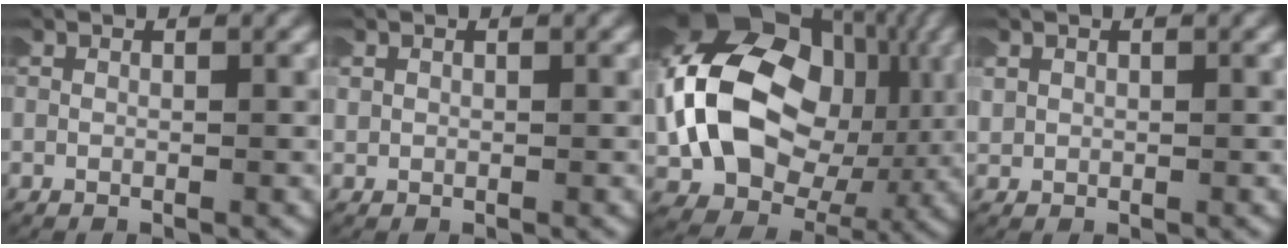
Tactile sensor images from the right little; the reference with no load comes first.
{"total": 1.0, "force": [0.4, 0.9, 0.3], "torque": [-0.009, 0.006, 0.005]}
{"total": 19.9, "force": [2.6, 14.7, 13.2], "torque": [-0.247, -0.002, 0.036]}
{"total": 1.9, "force": [0.5, 1.7, 0.7], "torque": [-0.029, 0.001, 0.009]}